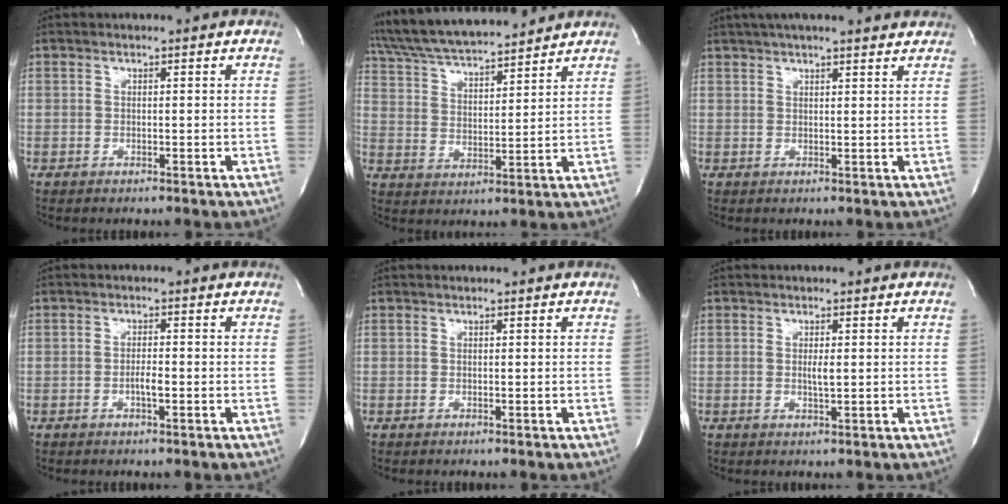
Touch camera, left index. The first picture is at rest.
{"total": 15.8, "force": [14.5, 2.0, 6.1], "torque": [-0.118, 0.025, 0.250]}
{"total": 12.7, "force": [11.0, 1.7, 6.1], "torque": [-0.095, 0.039, 0.143]}
{"total": 2.0, "force": [-0.7, 0.3, 1.8], "torque": [-0.033, 0.001, -0.013]}
{"total": 0.0}
{"total": 1.7, "force": [0.0, 0.3, 1.7], "torque": [-0.035, -0.001, 0.001]}